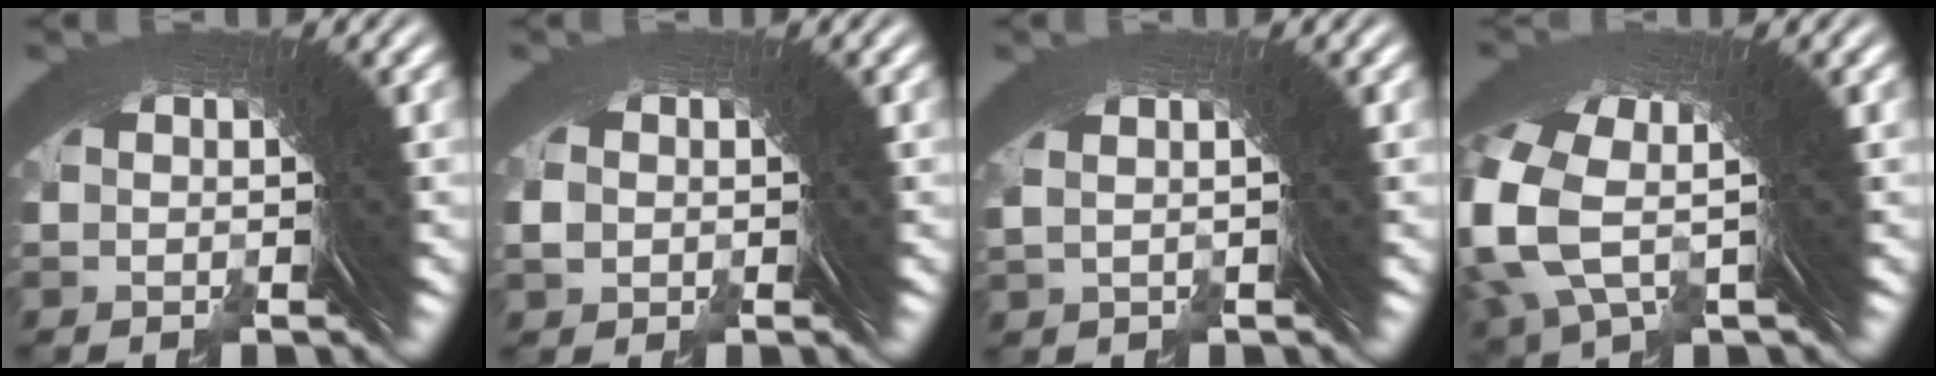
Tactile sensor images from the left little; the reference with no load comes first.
{"total": 0.9, "force": [-0.3, 0.7, -0.4], "torque": [0.018, 0.010, -0.009]}
{"total": 1.3, "force": [0.7, -0.2, 1.1], "torque": [-0.017, 0.003, 0.017]}
{"total": 8.4, "force": [2.2, 5.3, 6.1], "torque": [-0.148, -0.005, 0.035]}